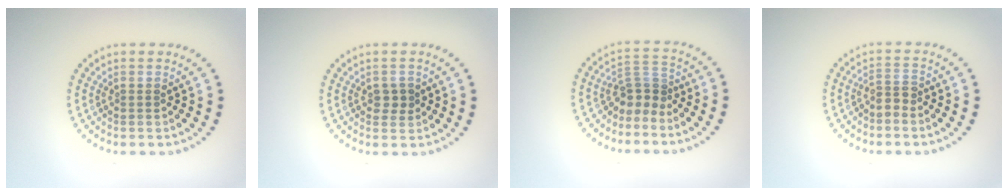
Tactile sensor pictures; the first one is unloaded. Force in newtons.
{"total": 1.5, "press": 1.4, "slide": 0.2}
{"total": 2.7, "press": 1.8, "slide": 2.0}
{"total": 1.9, "press": 1.4, "slide": 1.3}